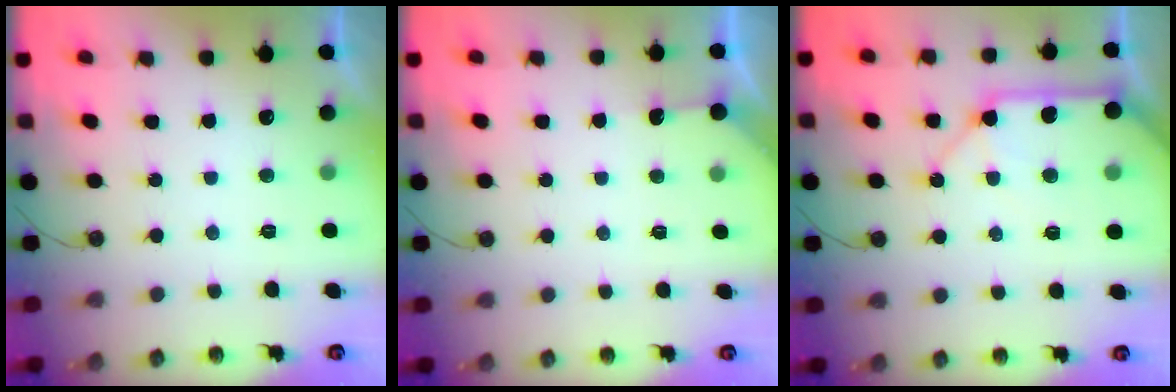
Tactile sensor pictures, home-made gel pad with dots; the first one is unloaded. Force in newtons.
{"total": 2.9, "press": 2.9, "slide": 0.4}
{"total": 13.0, "press": 12.9, "slide": 1.8}